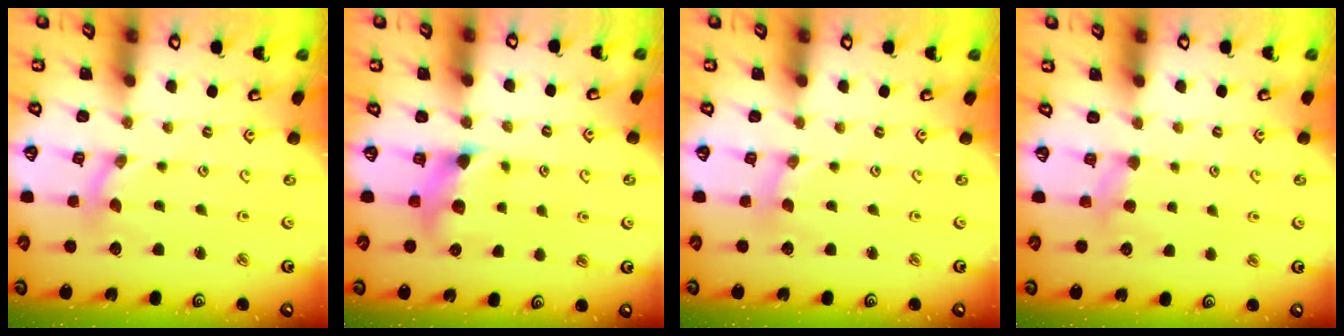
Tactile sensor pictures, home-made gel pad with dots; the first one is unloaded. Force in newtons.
{"total": 7.0, "press": 6.9, "slide": 0.7}
{"total": 0.8, "press": 0.8, "slide": 0.2}
{"total": 4.0, "press": 4.0, "slide": 0.6}